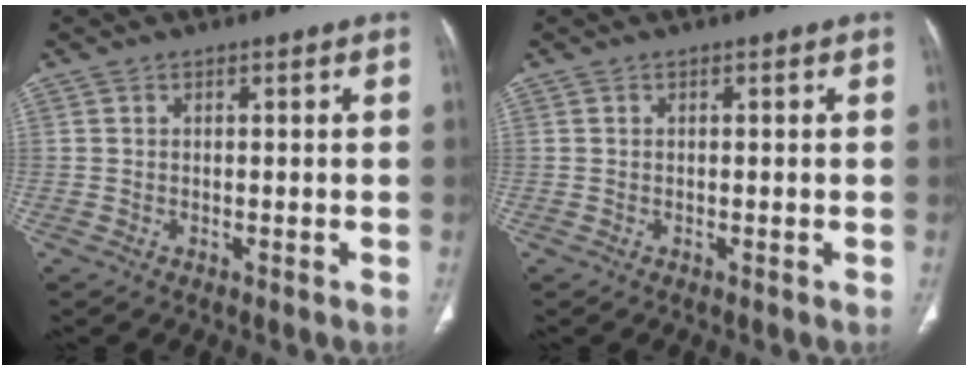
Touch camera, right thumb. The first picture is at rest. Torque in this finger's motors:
{"motor_torque": [0.01, 0.00, -0.20, -0.12, 0.02]}